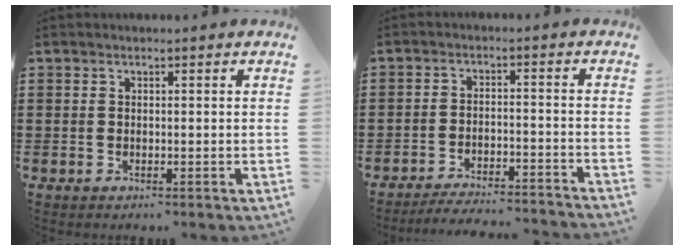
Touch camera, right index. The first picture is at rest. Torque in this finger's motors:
{"motor_torque": [-0.43, 0.64, -0.37, -0.21]}